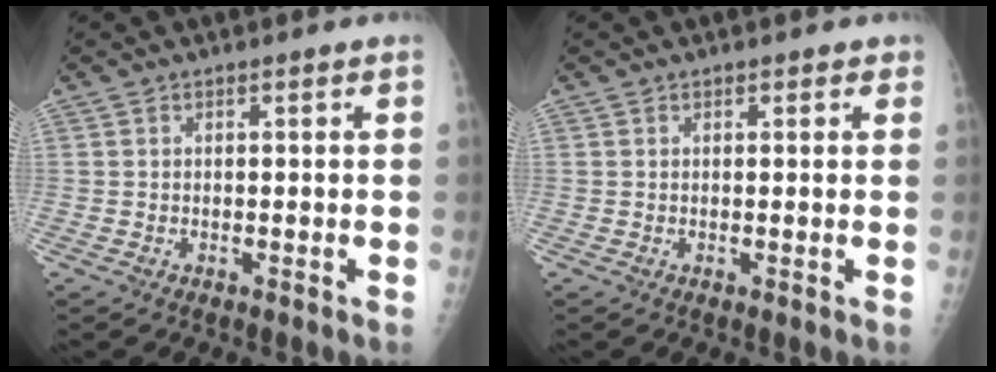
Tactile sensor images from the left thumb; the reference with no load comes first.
{"total": 1.1, "force": [0.7, 0.7, 0.4], "torque": [0.007, -0.002, 0.004]}